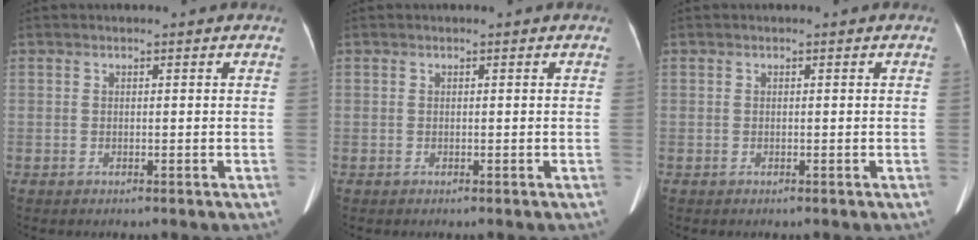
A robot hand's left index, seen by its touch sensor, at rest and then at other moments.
{"total": 0.0}
{"total": 0.0}